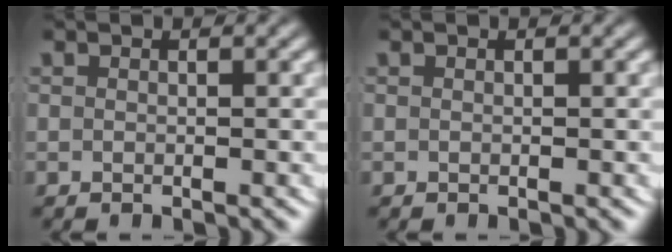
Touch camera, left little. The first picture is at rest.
{"total": 0.0}